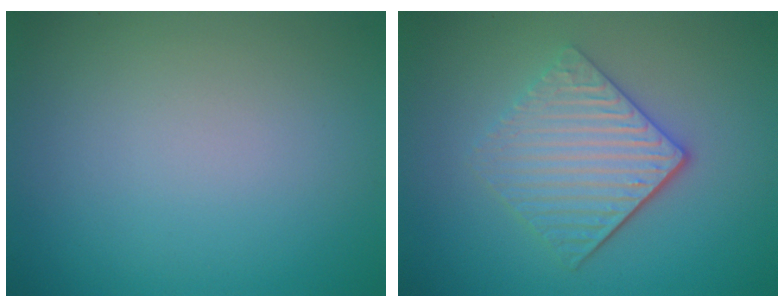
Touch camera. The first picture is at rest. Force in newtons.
{"total": 4.7, "press": 3.6, "slide": 3.0}